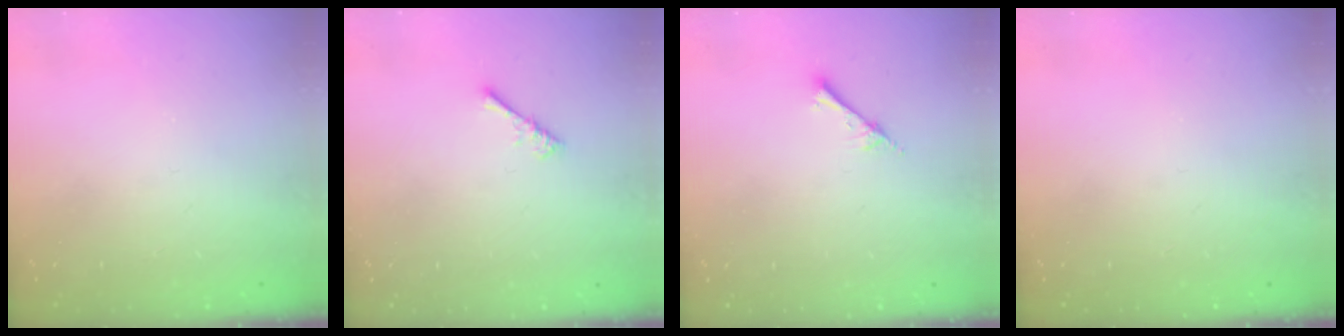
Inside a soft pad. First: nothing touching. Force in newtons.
{"total": 0.8, "press": 0.8, "slide": 0.3}
{"total": 2.2, "press": 2.2, "slide": 0.3}
{"total": 0.0}